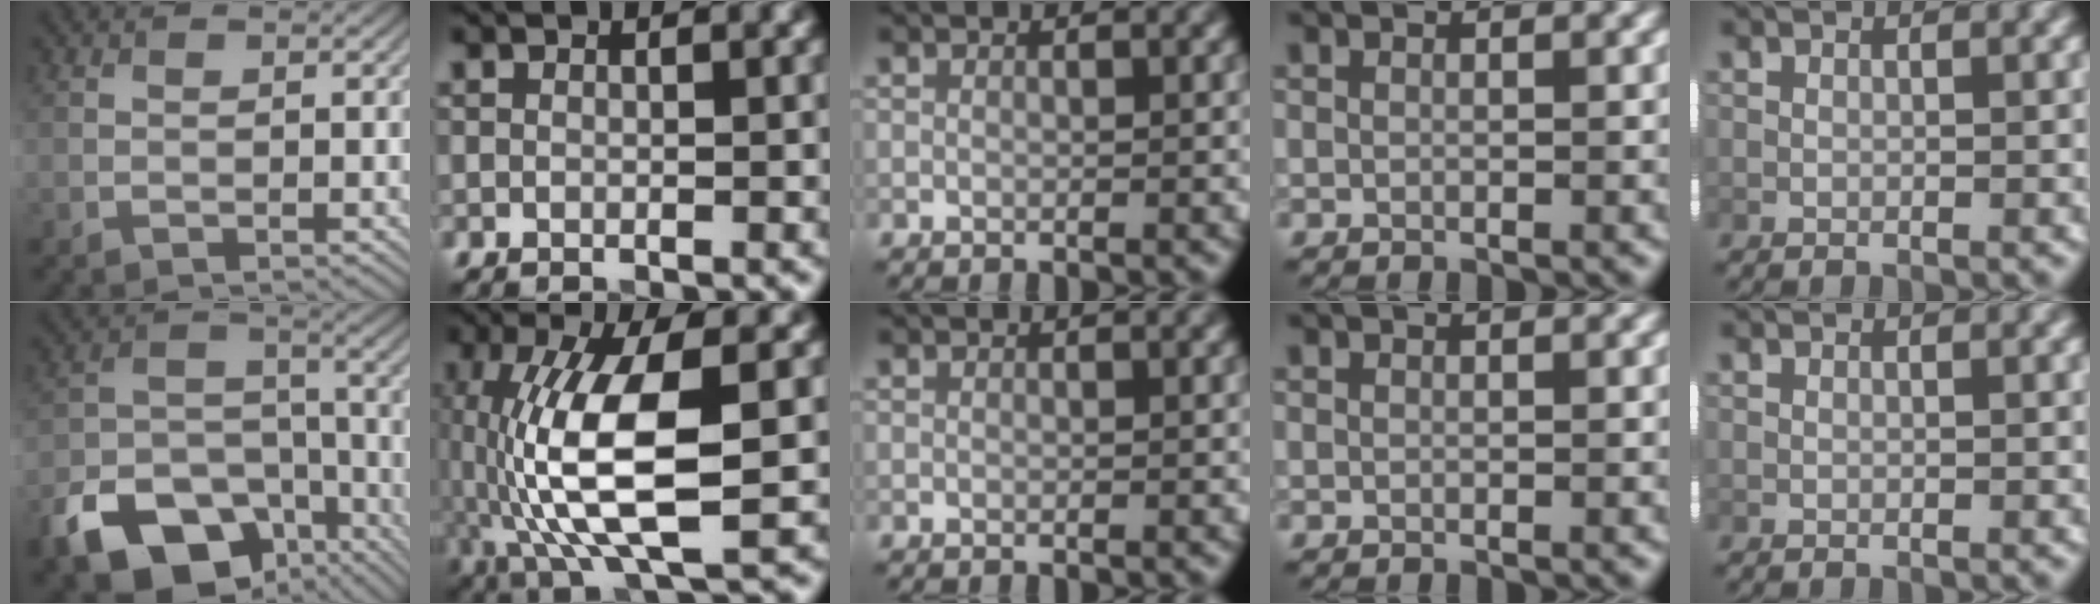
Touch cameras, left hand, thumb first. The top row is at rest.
{"thumb": {"total": 15.3, "force": [-9.3, 9.3, 7.9], "torque": [-0.177, -0.039, -0.157]}, "index": {"total": 10.8, "force": [-1.4, 3.4, 10.1], "torque": [-0.204, 0.010, -0.026]}}